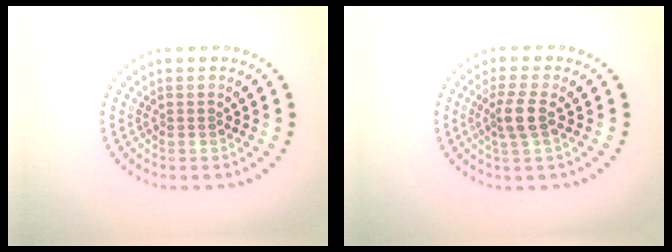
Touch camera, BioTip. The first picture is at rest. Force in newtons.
{"total": 2.5, "press": 2.0, "slide": 1.5}